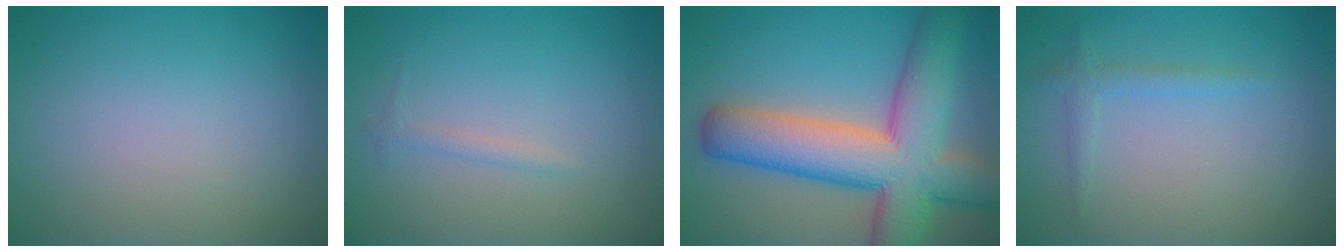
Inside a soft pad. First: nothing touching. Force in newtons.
{"total": 0.8, "press": 0.8, "slide": 0.0}
{"total": 12.1, "press": 12.1, "slide": 0.6}
{"total": 1.4, "press": 1.4, "slide": 0.1}